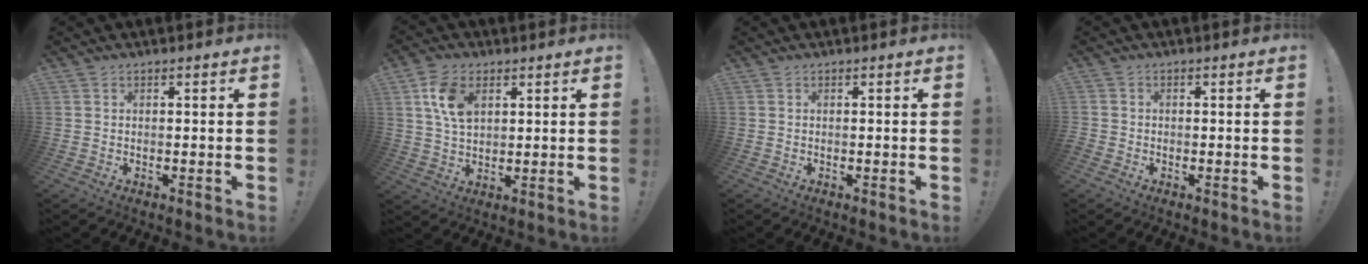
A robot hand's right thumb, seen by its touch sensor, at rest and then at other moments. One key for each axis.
{"total": 9.9, "fx": 3.8, "fy": 6.2, "fz": 6.8, "tx": -0.125, "ty": -0.004, "tz": 0.070}
{"total": 0.0}
{"total": 1.4, "fx": -0.9, "fy": 1.0, "fz": 0.4, "tx": -0.004, "ty": 0.005, "tz": -0.016}